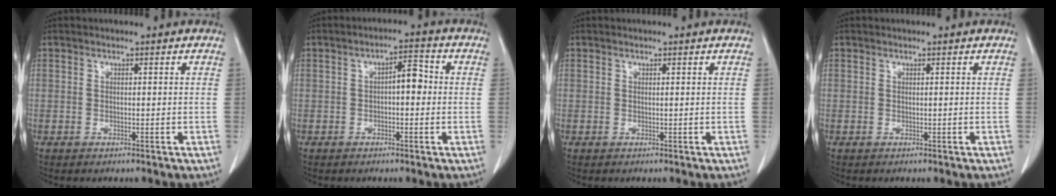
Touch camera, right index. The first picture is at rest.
{"total": 3.8, "force": [0.0, 1.5, 3.5], "torque": [-0.049, 0.022, -0.002]}
{"total": 0.0}
{"total": 0.0}